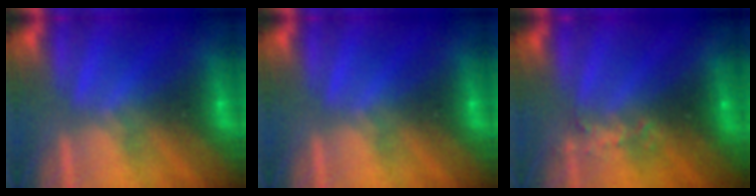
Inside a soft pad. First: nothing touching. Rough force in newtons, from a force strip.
{"total": 0.0}
{"total": 2.7}